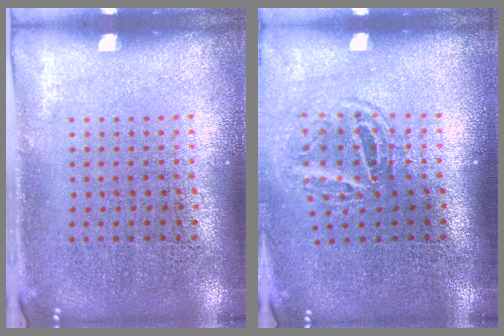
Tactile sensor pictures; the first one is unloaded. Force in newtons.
{"total": 1.6, "press": 1.0, "slide": 1.2}